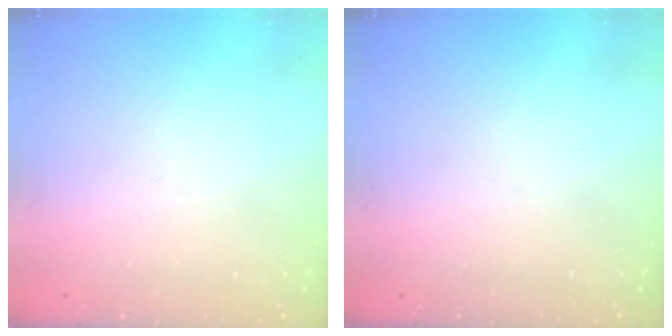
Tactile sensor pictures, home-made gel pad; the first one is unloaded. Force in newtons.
{"total": 0.0}